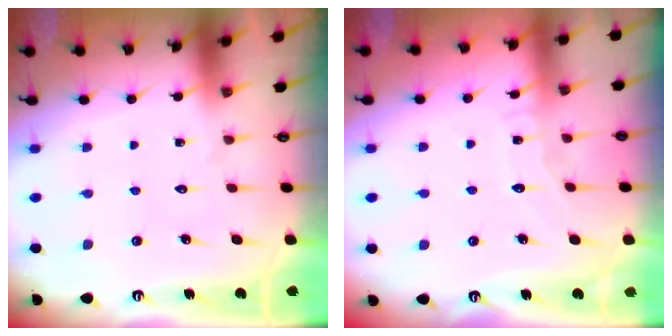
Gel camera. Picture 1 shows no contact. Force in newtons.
{"total": 5.4, "press": 5.4, "slide": 0.6}